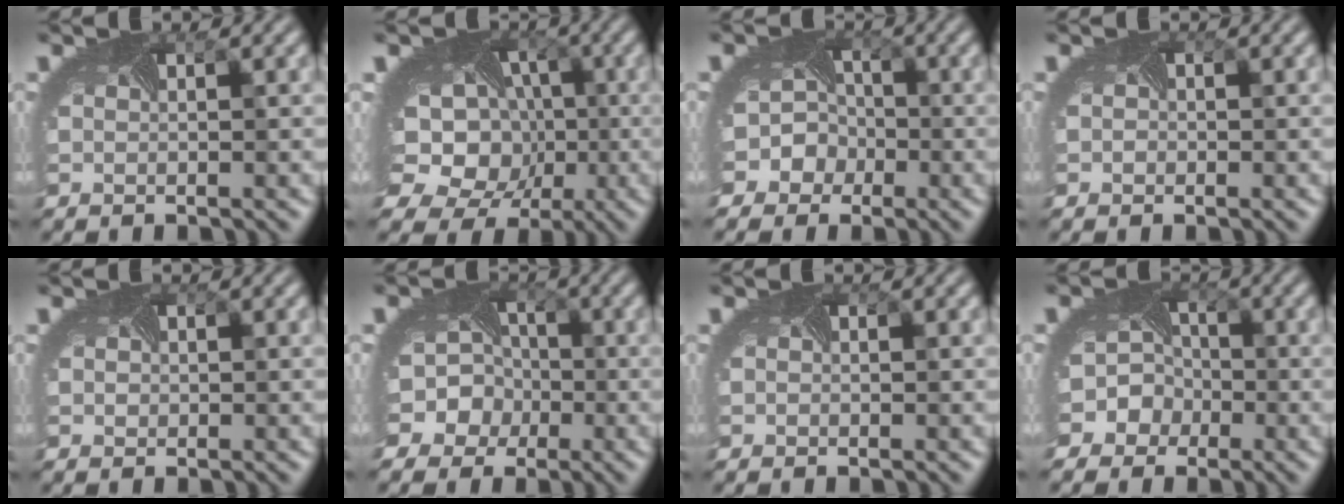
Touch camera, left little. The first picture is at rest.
{"total": 13.2, "force": [-1.1, 11.2, 6.9], "torque": [-0.129, -0.011, -0.040]}
{"total": 5.3, "force": [-2.1, 4.7, 1.2], "torque": [-0.003, 0.003, -0.054]}
{"total": 0.7, "force": [0.1, 0.7, 0.1], "torque": [0.001, -0.005, -0.007]}
{"total": 1.0, "force": [0.2, 0.9, 0.3], "torque": [-0.004, 0.000, -0.003]}
{"total": 9.5, "force": [-2.6, 8.5, 3.3], "torque": [-0.070, 0.004, -0.074]}
{"total": 0.0}
{"total": 6.2, "force": [-2.7, 5.5, 1.4], "torque": [-0.010, 0.000, -0.067]}